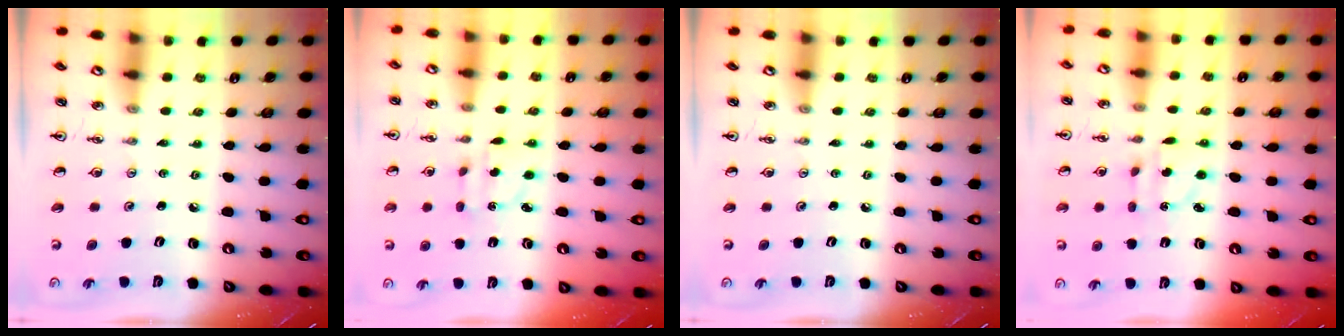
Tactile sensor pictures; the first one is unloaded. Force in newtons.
{"total": 3.1, "press": 3.1, "slide": 0.5}
{"total": 0.0}
{"total": 4.5, "press": 4.5, "slide": 0.7}